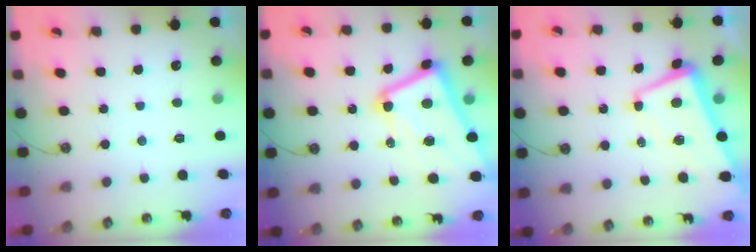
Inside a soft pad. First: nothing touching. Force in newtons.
{"total": 15.7, "press": 15.6, "slide": 1.5}
{"total": 4.1, "press": 3.8, "slide": 1.6}